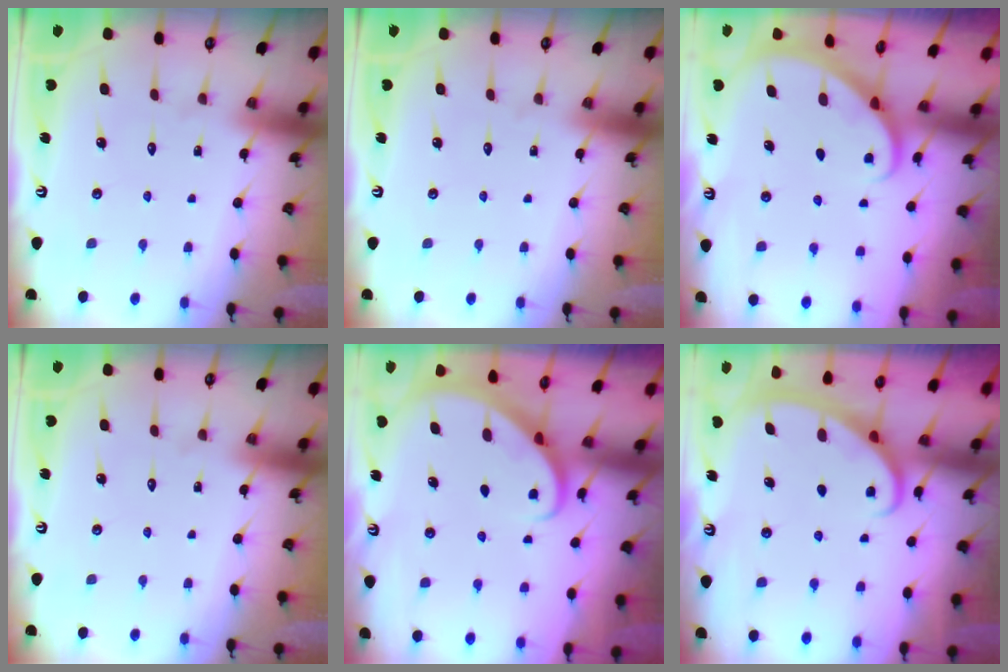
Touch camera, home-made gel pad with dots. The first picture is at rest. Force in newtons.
{"total": 0.0}
{"total": 2.1, "press": 2.1, "slide": 0.1}
{"total": 0.0}
{"total": 2.7, "press": 2.7, "slide": 0.1}
{"total": 2.8, "press": 2.8, "slide": 0.4}